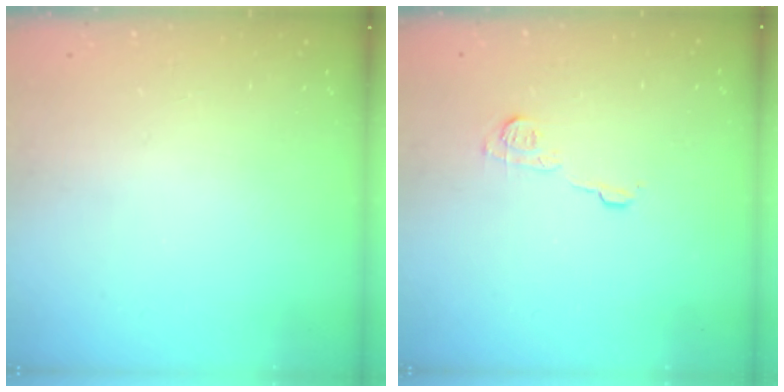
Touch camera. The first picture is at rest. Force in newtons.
{"total": 7.4, "press": 7.3, "slide": 0.6}